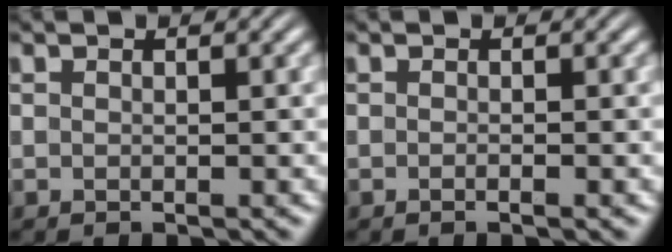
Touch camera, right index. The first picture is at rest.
{"total": 0.6, "force": [-0.4, 0.0, 0.4], "torque": [-0.009, 0.003, -0.012]}